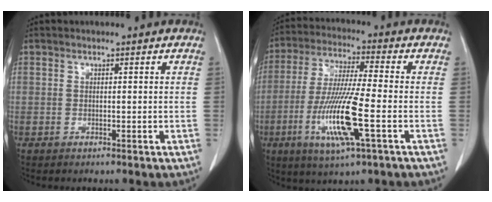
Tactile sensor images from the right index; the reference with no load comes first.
{"total": 13.3, "force": [-3.9, 0.6, 12.7], "torque": [-0.253, -0.019, -0.075]}